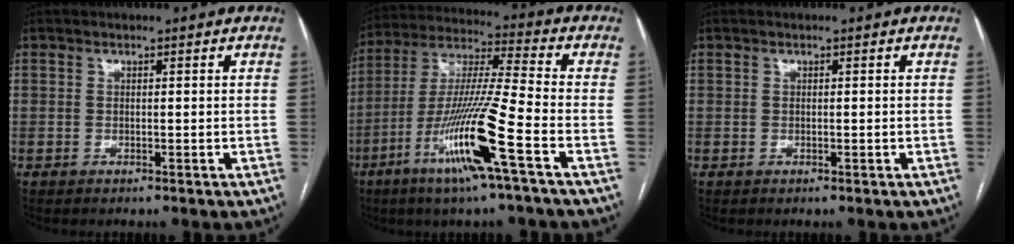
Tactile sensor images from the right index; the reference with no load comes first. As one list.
[{"total": 15.7, "force": [-6.9, -0.9, 14.1], "torque": [-0.283, -0.017, -0.132]}, {"total": 0.0}]